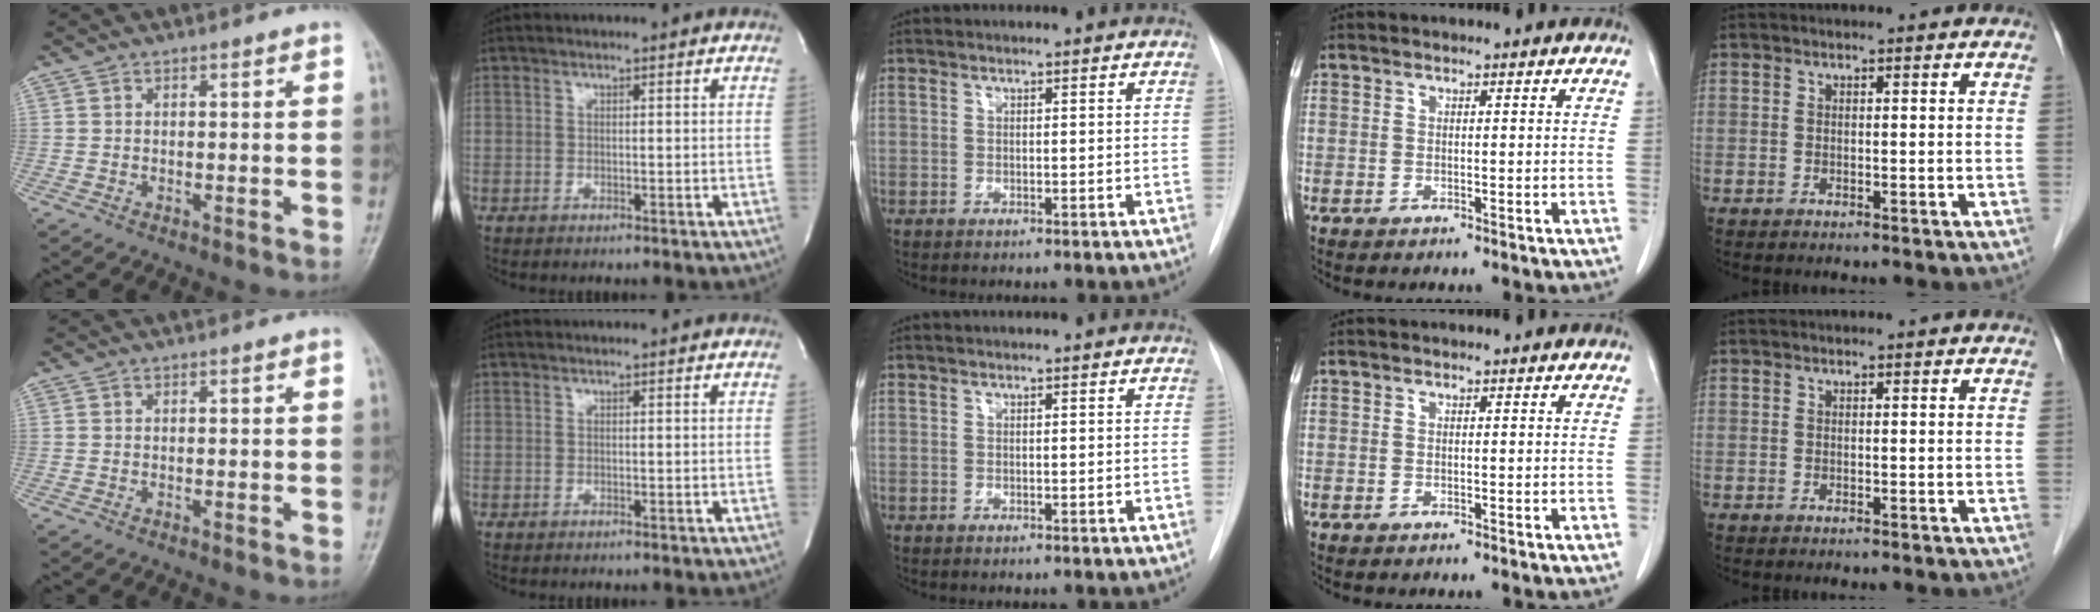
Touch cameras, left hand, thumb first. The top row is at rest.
{}